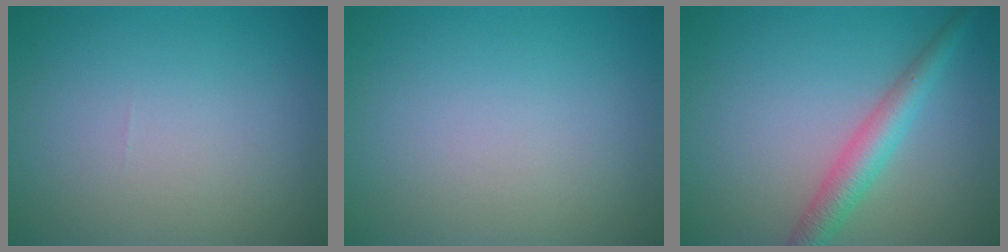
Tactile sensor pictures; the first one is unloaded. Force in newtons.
{"total": 0.0}
{"total": 3.5, "press": 3.5, "slide": 0.1}